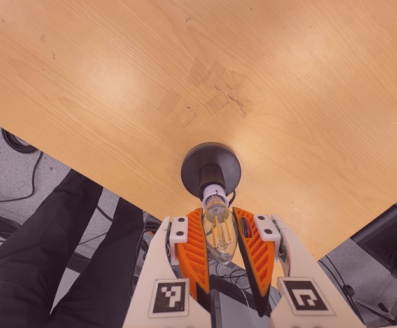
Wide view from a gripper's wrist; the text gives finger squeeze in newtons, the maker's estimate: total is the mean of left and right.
{"total": 10.3, "left": 9.5, "right": 11.1}